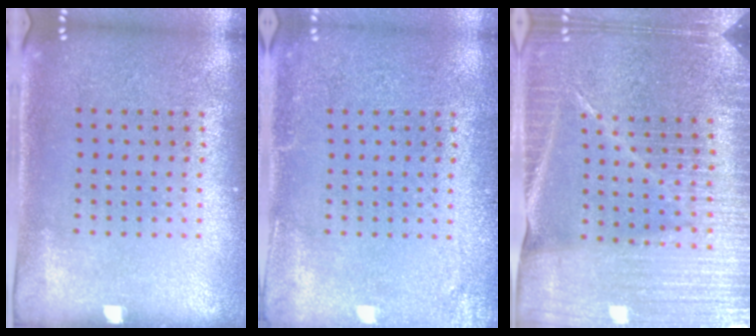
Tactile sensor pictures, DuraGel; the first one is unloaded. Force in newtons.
{"total": 2.0, "press": 1.9, "slide": 0.1}
{"total": 4.8, "press": 4.4, "slide": 1.9}